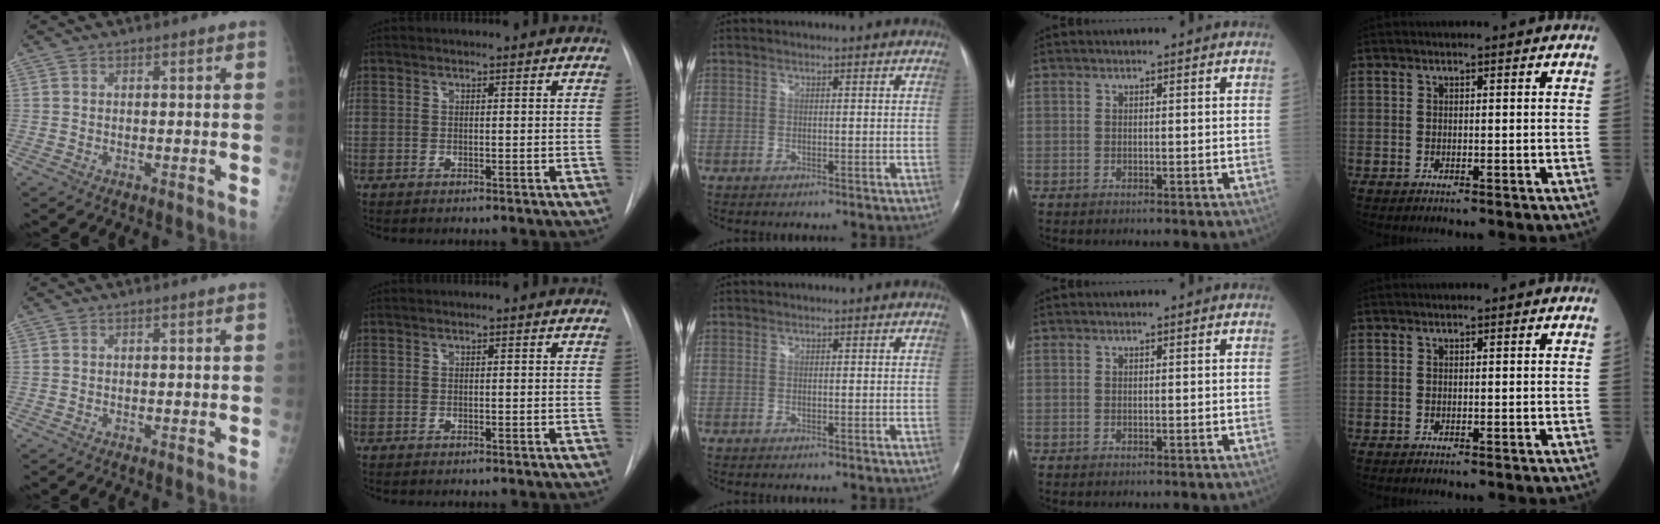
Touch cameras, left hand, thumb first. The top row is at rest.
{}